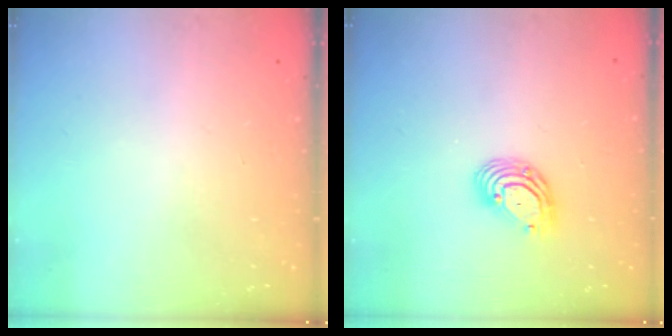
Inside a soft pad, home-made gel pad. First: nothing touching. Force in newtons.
{"total": 7.3, "press": 7.2, "slide": 1.3}